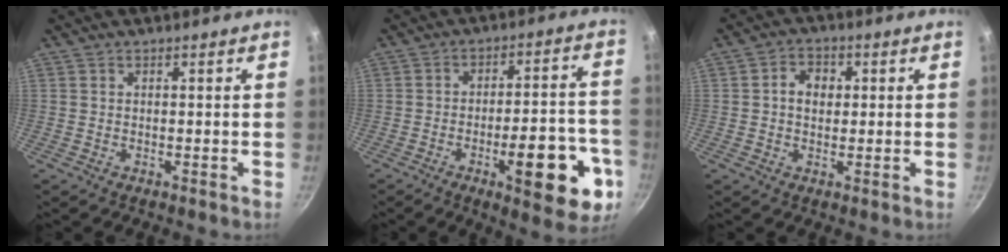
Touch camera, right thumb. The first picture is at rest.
{"total": 17.3, "force": [-6.8, 6.2, 14.6], "torque": [-0.153, 0.033, -0.087]}
{"total": 4.9, "force": [0.6, 3.8, 3.0], "torque": [-0.028, 0.007, 0.003]}